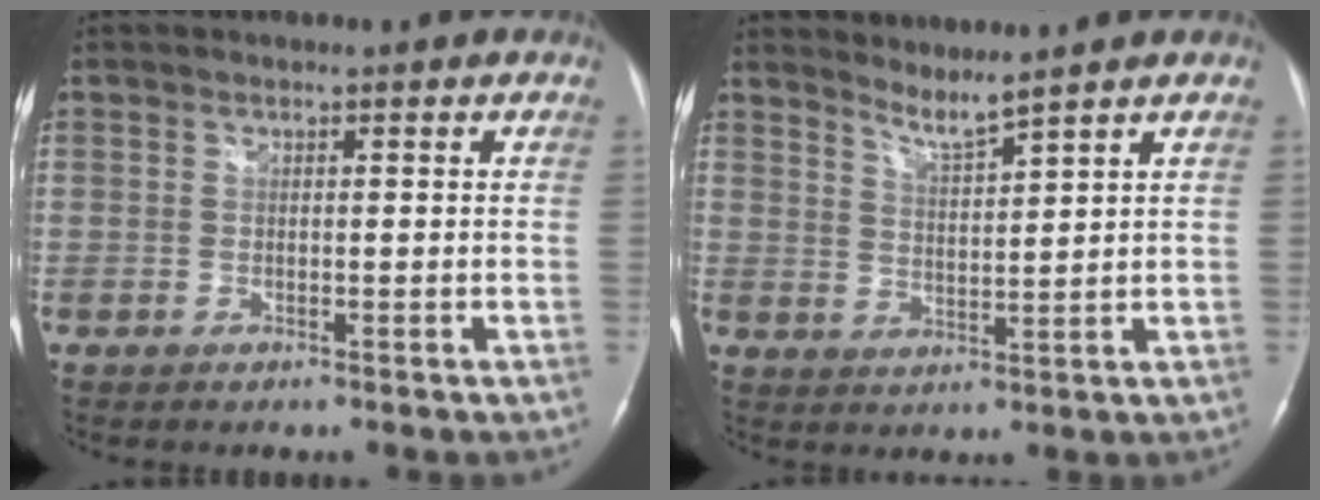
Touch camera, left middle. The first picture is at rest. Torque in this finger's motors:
{"motor_torque": [-0.07, -0.22, -0.08, 0.01]}